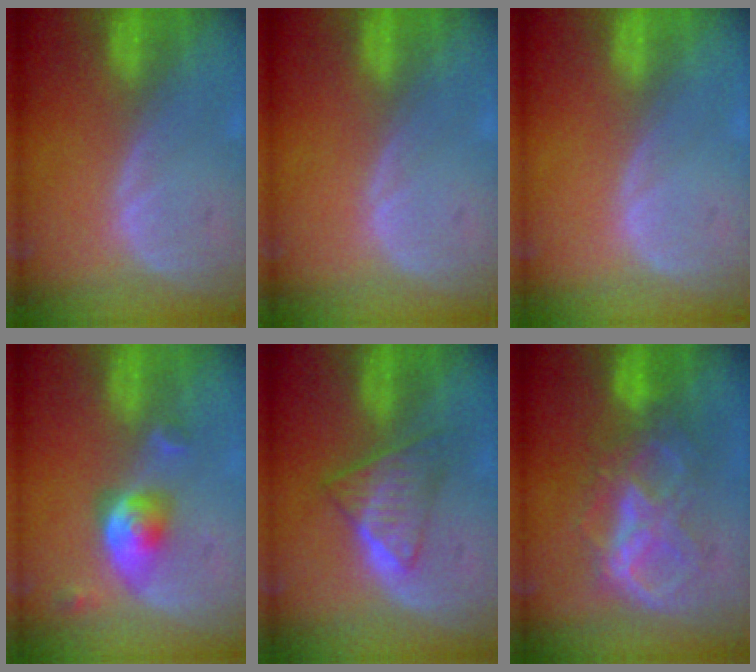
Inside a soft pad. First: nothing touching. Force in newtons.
{"total": 0.0}
{"total": 0.0}
{"total": 5.2, "press": 4.7, "slide": 2.2}
{"total": 6.0, "press": 5.1, "slide": 3.2}
{"total": 7.4, "press": 7.4, "slide": 0.4}